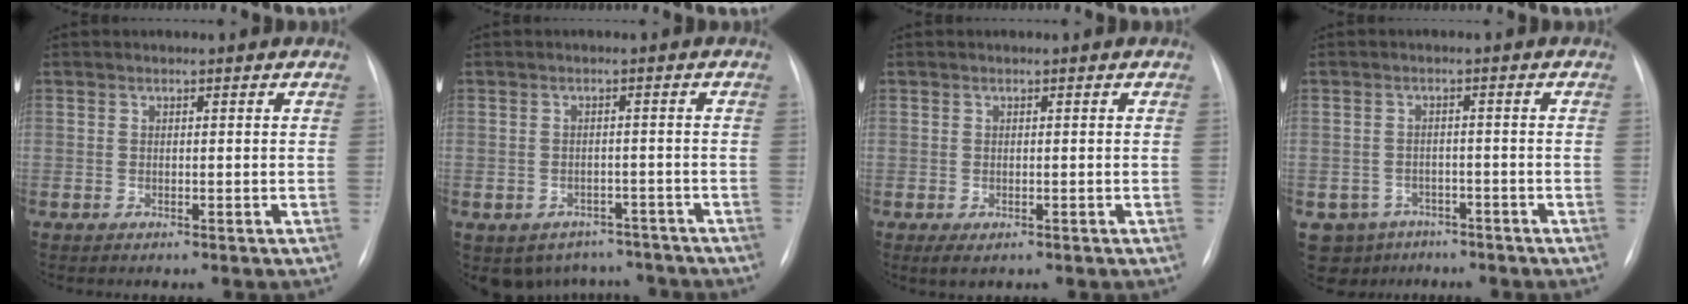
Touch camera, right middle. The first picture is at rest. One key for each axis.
{"total": 7.3, "fx": -5.8, "fy": 4.4, "fz": 0.6, "tx": 0.004, "ty": 0.020, "tz": -0.068}
{"total": 1.7, "fx": -0.8, "fy": 0.9, "fz": 1.2, "tx": -0.018, "ty": -0.003, "tz": -0.004}
{"total": 5.8, "fx": -3.8, "fy": 4.3, "fz": 0.6, "tx": -0.006, "ty": 0.007, "tz": -0.052}